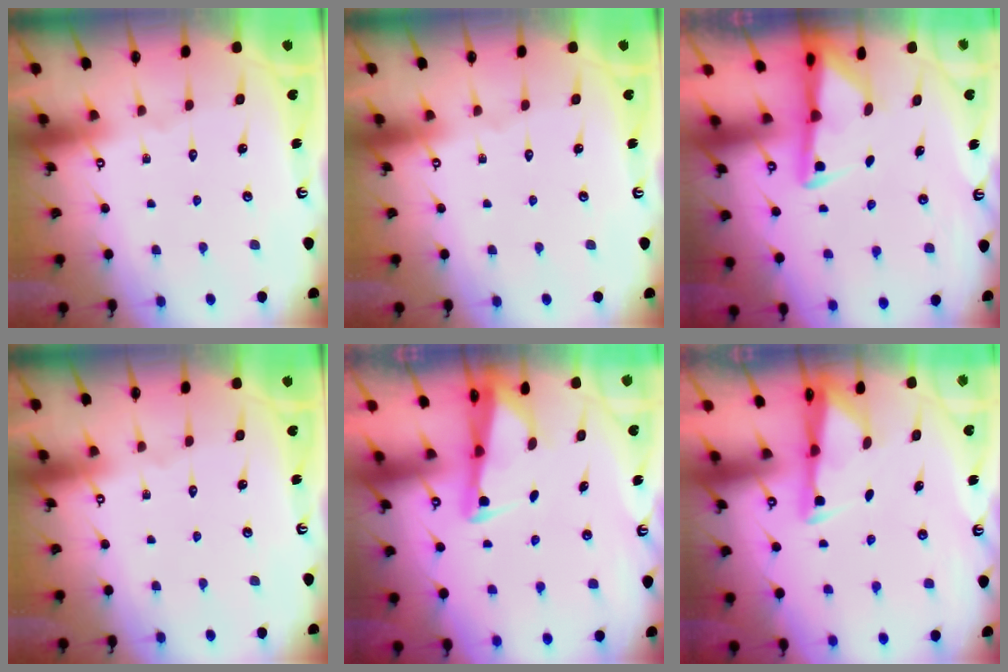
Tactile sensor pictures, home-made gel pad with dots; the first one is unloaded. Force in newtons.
{"total": 0.0}
{"total": 2.8, "press": 2.7, "slide": 0.7}
{"total": 0.0}
{"total": 2.4, "press": 2.4, "slide": 0.5}
{"total": 2.9, "press": 2.9, "slide": 0.4}